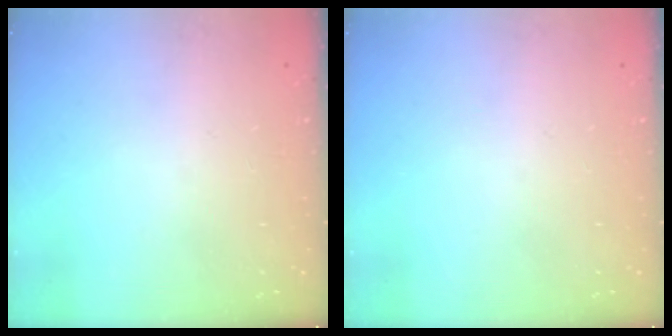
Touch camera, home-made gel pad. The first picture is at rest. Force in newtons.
{"total": 0.0}